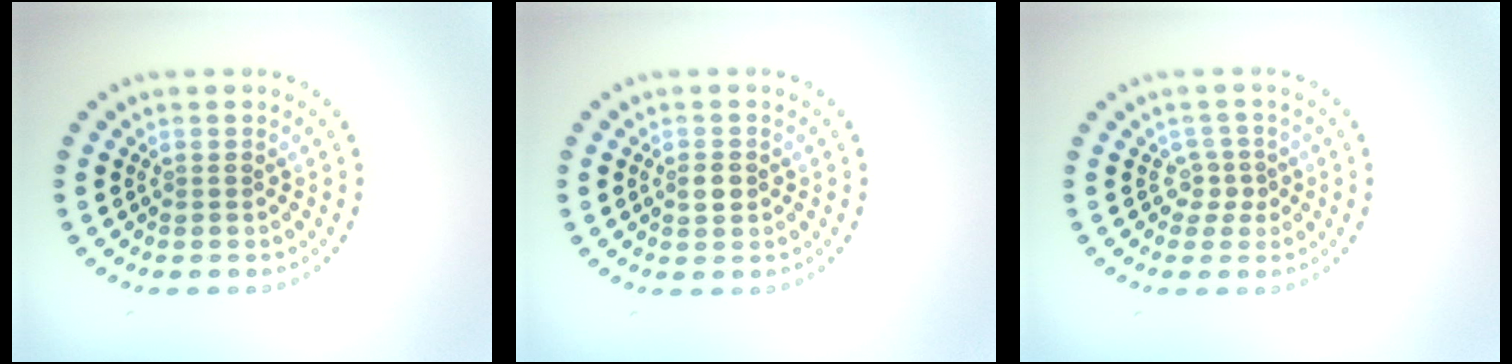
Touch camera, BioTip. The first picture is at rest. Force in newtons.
{"total": 1.5, "press": 1.5, "slide": 0.3}
{"total": 1.7, "press": 1.1, "slide": 1.3}